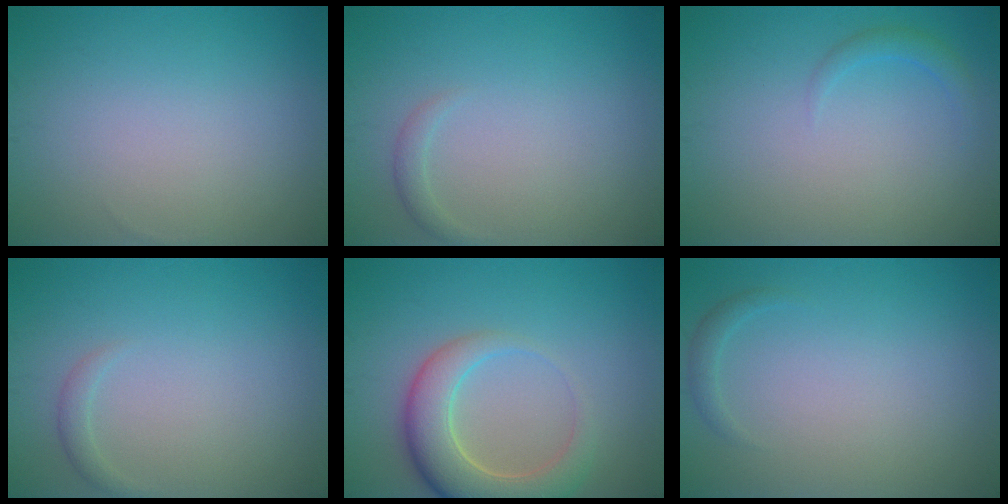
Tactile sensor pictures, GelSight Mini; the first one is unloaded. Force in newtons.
{"total": 1.0, "press": 1.0, "slide": 0.0}
{"total": 1.3, "press": 1.3, "slide": 0.0}
{"total": 1.0, "press": 1.0, "slide": 0.0}
{"total": 6.0, "press": 6.0, "slide": 0.5}
{"total": 0.9, "press": 0.9, "slide": 0.1}